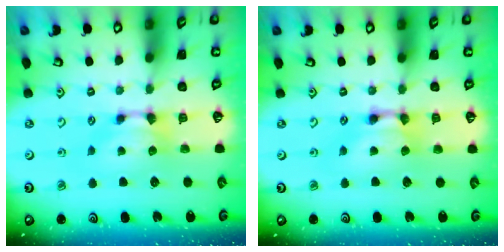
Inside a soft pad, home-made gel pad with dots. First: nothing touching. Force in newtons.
{"total": 2.0, "press": 2.0, "slide": 0.1}